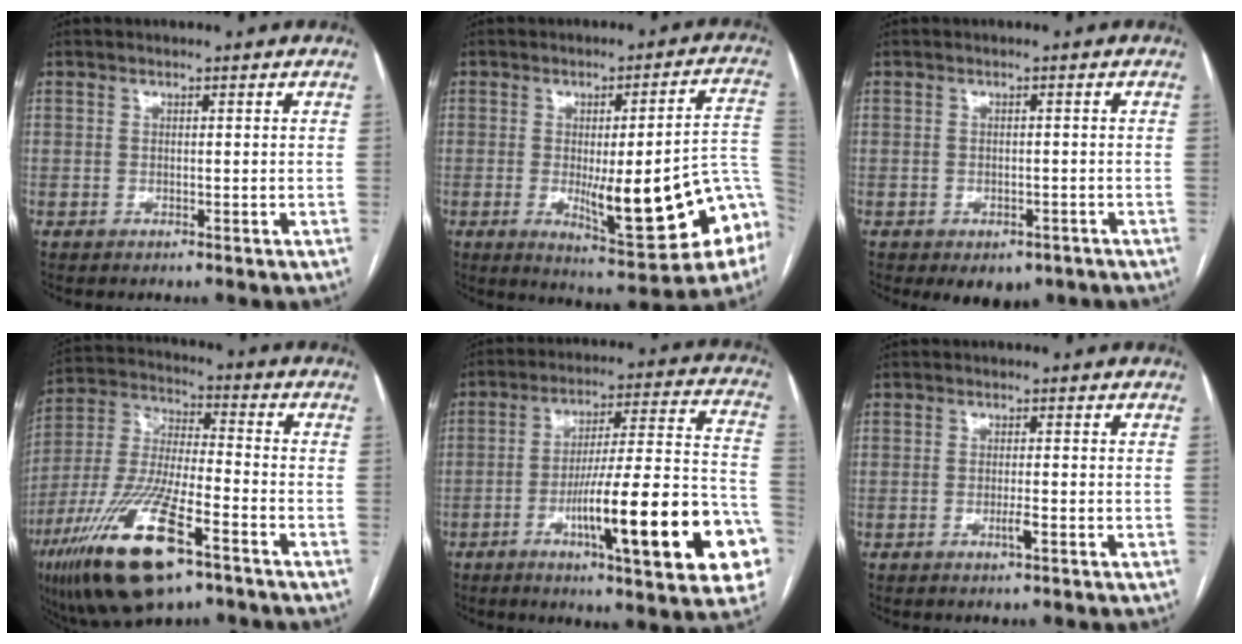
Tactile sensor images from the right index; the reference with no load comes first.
{"total": 18.4, "force": [-5.1, 3.4, 17.4], "torque": [-0.159, 0.015, -0.048]}
{"total": 5.5, "force": [-3.9, 3.2, 2.3], "torque": [-0.015, 0.002, -0.045]}
{"total": 19.8, "force": [-10.7, 5.4, 15.7], "torque": [-0.353, -0.029, -0.190]}
{"total": 23.1, "force": [-8.4, 2.3, 21.4], "torque": [-0.259, 0.006, -0.117]}
{"total": 1.7, "force": [-0.6, 0.0, 1.5], "torque": [-0.030, -0.002, -0.010]}